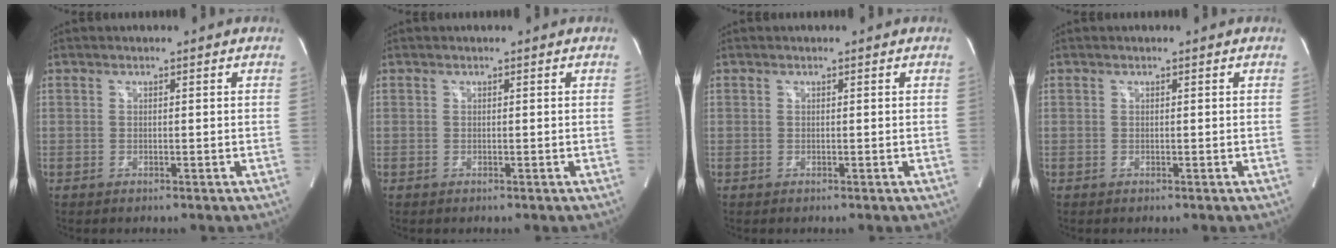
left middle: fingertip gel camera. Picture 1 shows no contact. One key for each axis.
{"total": 0.0}
{"total": 0.0}
{"total": 0.0}